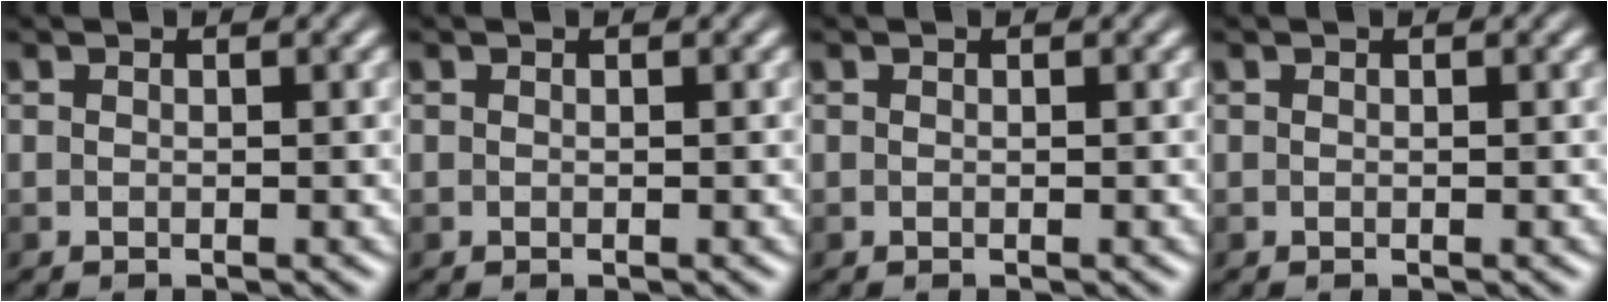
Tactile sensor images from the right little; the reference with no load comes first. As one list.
[{"total": 0.0}, {"total": 0.0}, {"total": 0.0}]